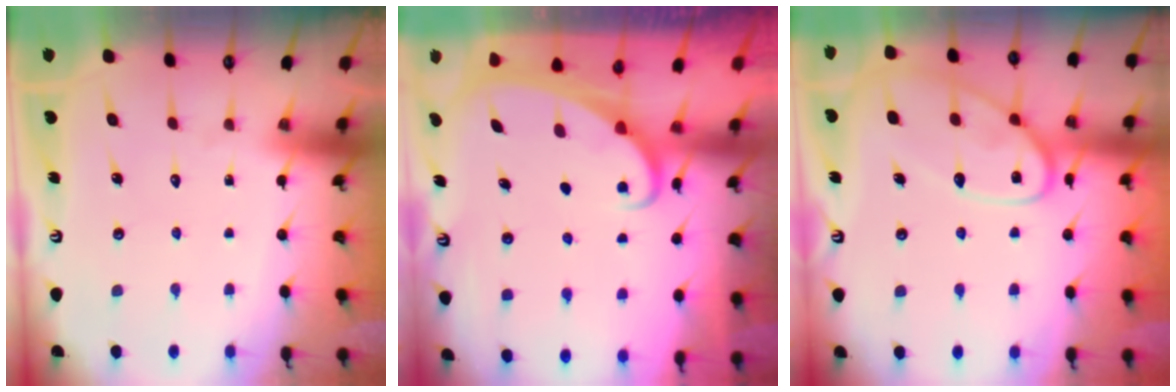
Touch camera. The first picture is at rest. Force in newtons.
{"total": 2.4, "press": 2.4, "slide": 0.3}
{"total": 15.9, "press": 15.9, "slide": 1.1}